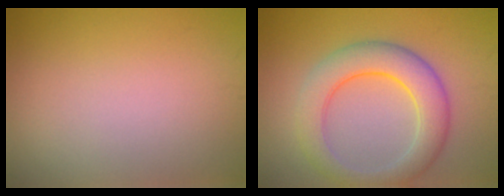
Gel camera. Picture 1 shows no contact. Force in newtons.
{"total": 5.9, "press": 5.9, "slide": 0.2}